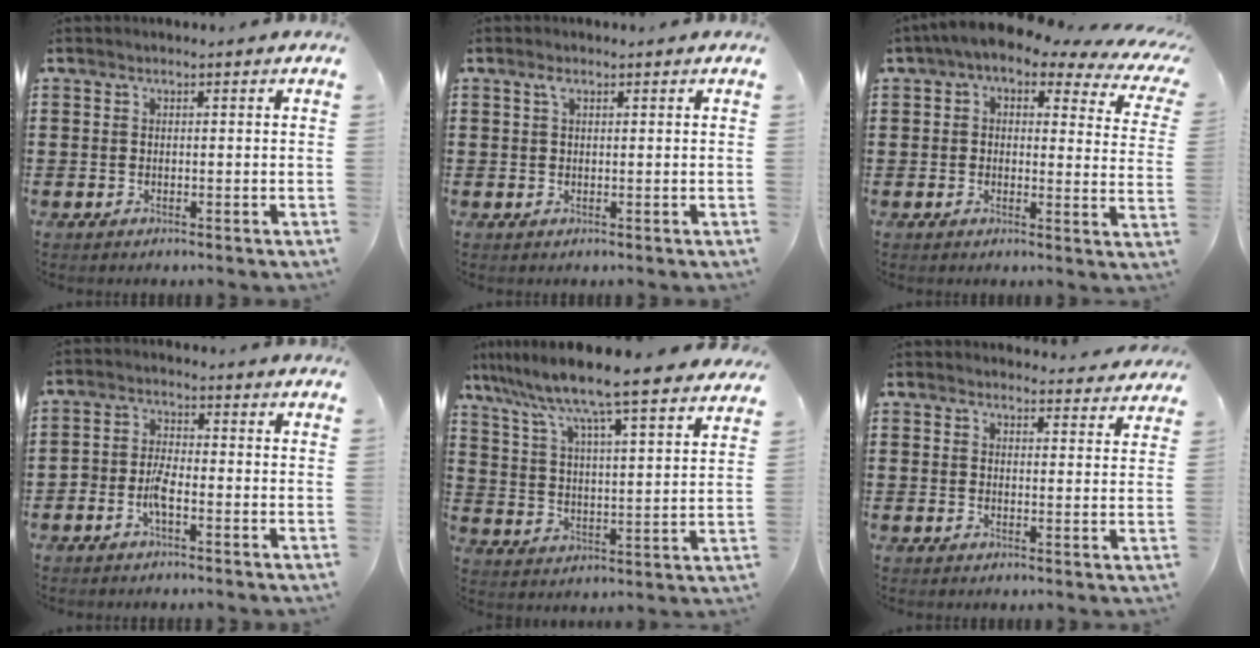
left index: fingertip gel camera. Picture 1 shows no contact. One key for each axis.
{"total": 1.4, "fx": 0.6, "fy": 0.5, "fz": 1.1, "tx": -0.025, "ty": 0.005, "tz": 0.010}
{"total": 4.3, "fx": 2.4, "fy": 1.6, "fz": 3.2, "tx": -0.072, "ty": -0.013, "tz": 0.037}
{"total": 3.7, "fx": -1.8, "fy": 1.4, "fz": 2.9, "tx": -0.064, "ty": 0.002, "tz": -0.037}
{"total": 7.7, "fx": 7.1, "fy": -0.6, "fz": 3.0, "tx": -0.089, "ty": -0.056, "tz": 0.113}
{"total": 2.8, "fx": 2.7, "fy": 0.5, "fz": 0.3, "tx": -0.006, "ty": -0.011, "tz": 0.049}